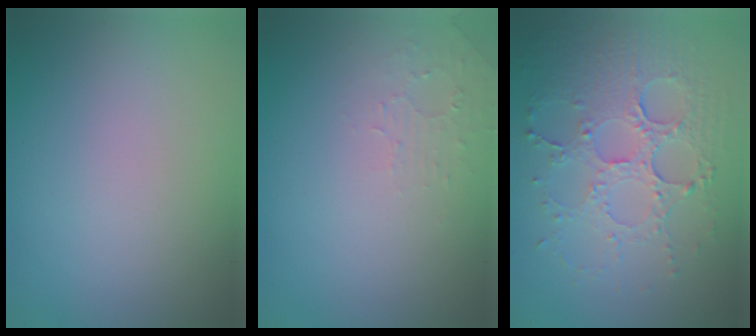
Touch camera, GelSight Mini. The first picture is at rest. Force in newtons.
{"total": 1.3, "press": 1.2, "slide": 0.3}
{"total": 5.4, "press": 3.8, "slide": 3.9}